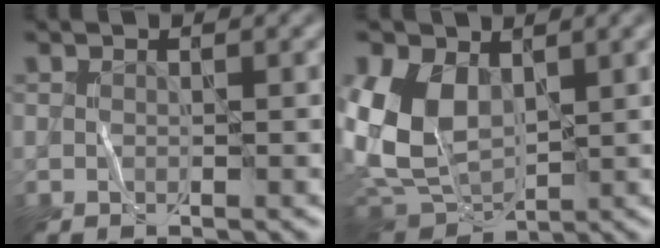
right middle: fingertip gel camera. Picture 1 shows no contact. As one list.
[{"total": 7.8, "force": [1.3, 5.5, 5.3], "torque": [-0.127, -0.013, 0.020]}]